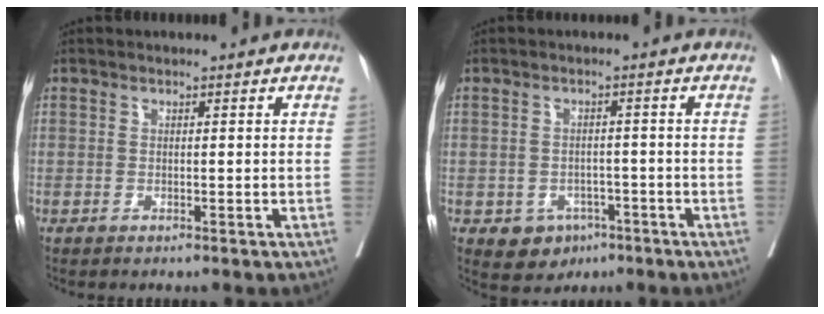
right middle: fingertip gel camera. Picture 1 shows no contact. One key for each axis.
{"total": 4.6, "fx": -2.3, "fy": 3.7, "fz": 1.6, "tx": -0.023, "ty": 0.004, "tz": -0.024}